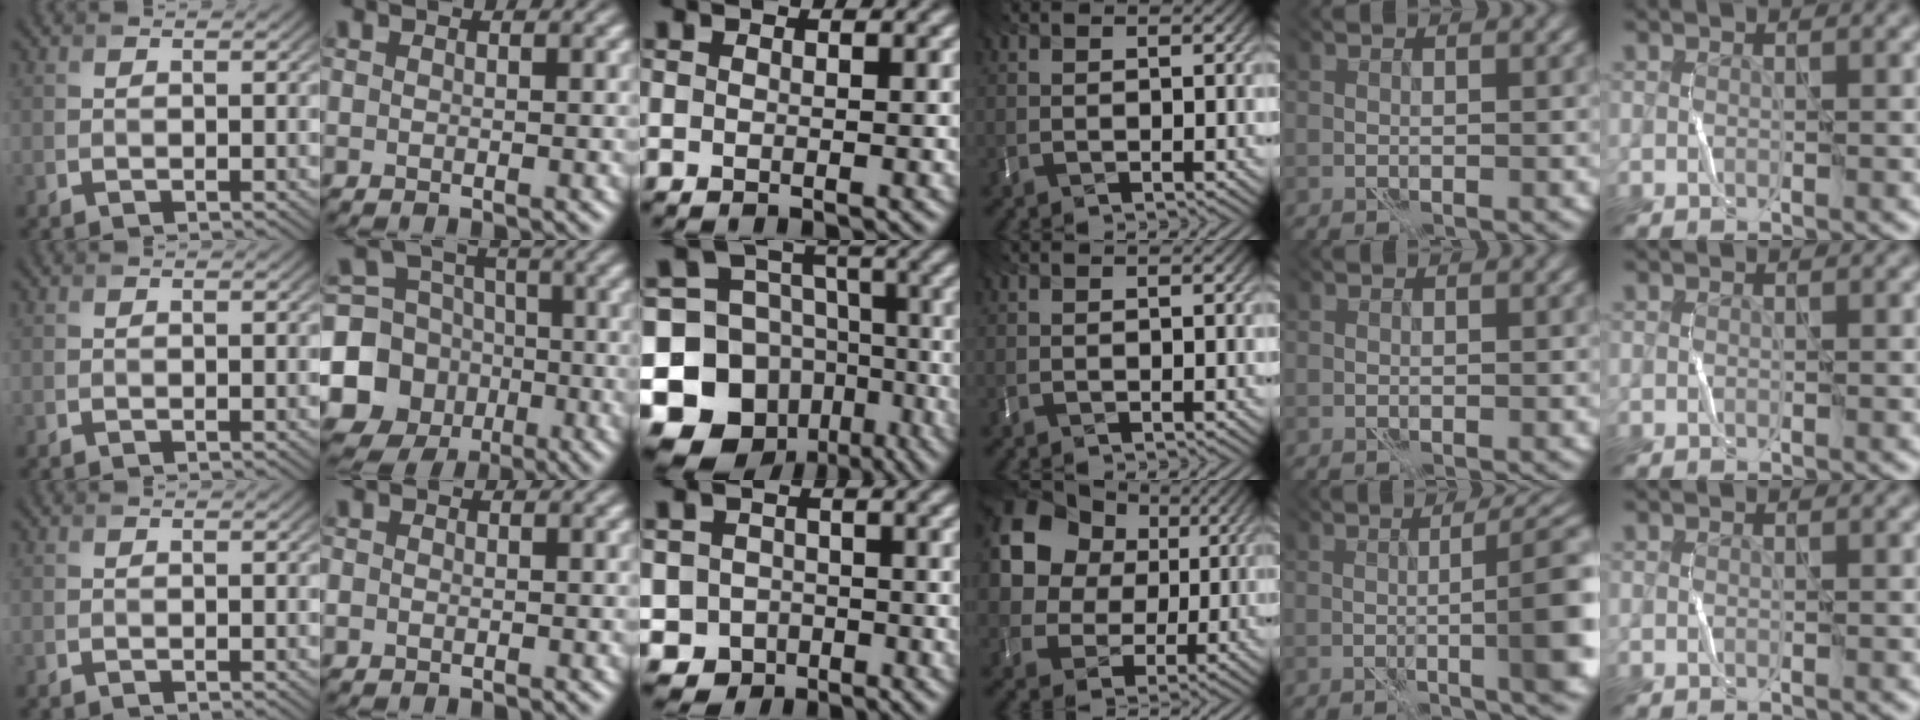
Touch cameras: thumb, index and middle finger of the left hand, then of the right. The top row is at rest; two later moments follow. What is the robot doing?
{"motion": "fold", "object": "bubble wrap"}